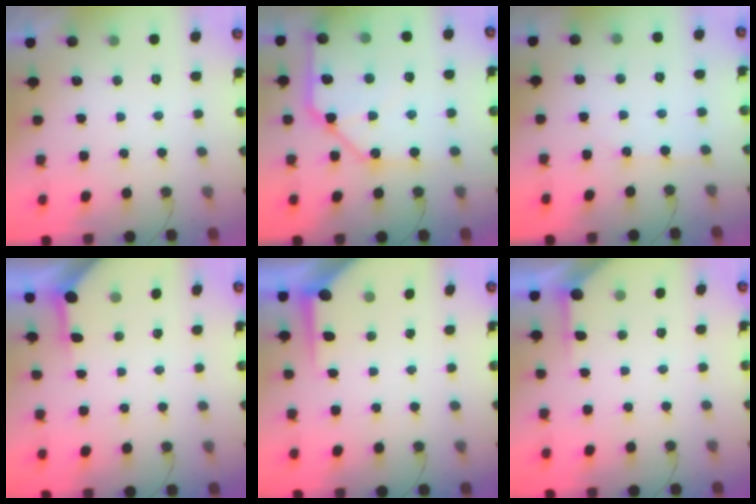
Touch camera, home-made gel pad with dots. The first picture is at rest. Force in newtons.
{"total": 17.7, "press": 17.6, "slide": 2.2}
{"total": 2.9, "press": 2.9, "slide": 0.4}
{"total": 3.3, "press": 3.3, "slide": 0.3}
{"total": 5.5, "press": 5.5, "slide": 0.5}
{"total": 2.4, "press": 2.4, "slide": 0.3}